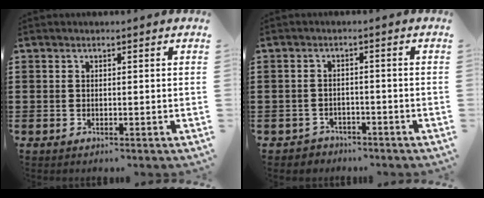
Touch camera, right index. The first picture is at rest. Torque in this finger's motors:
{"motor_torque": [-0.42, 0.45, 0.00, 0.00]}